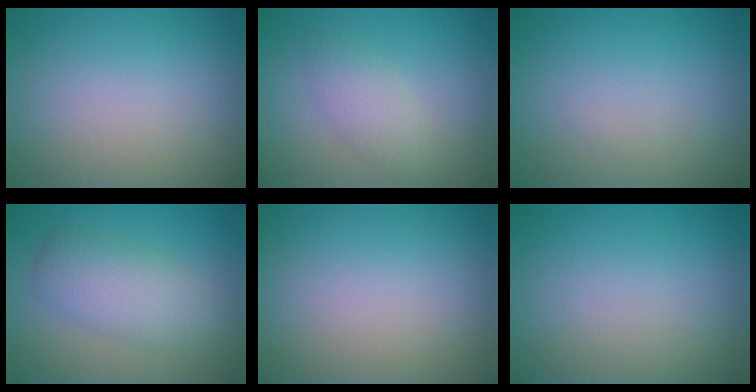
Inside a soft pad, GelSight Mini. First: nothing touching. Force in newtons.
{"total": 2.2, "press": 2.2, "slide": 0.2}
{"total": 0.0}
{"total": 4.3, "press": 4.3, "slide": 0.2}
{"total": 0.0}
{"total": 0.0}